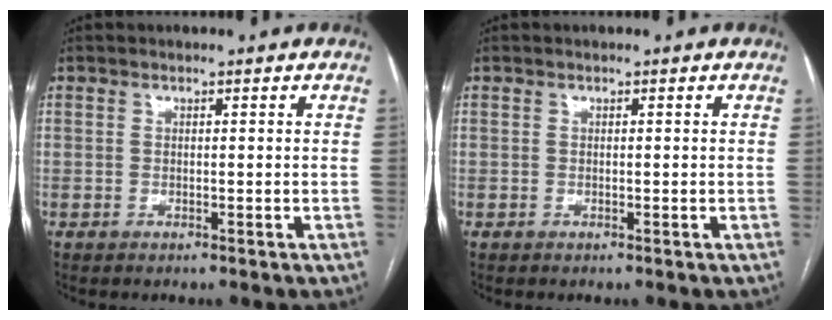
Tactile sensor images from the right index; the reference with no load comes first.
{"total": 0.0}